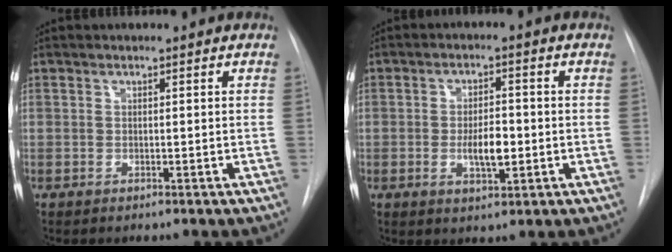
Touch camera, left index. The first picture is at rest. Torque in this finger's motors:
{"motor_torque": [0.85, 0.10, 0.28, 0.06]}